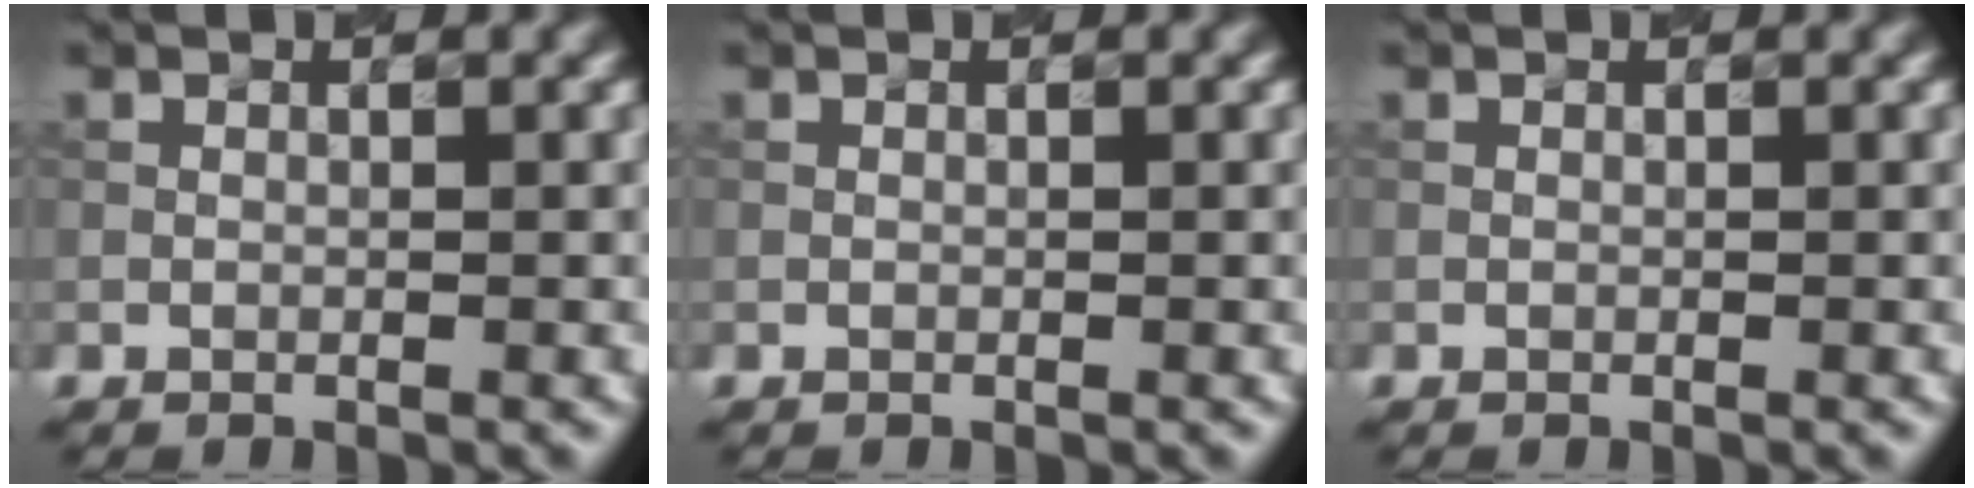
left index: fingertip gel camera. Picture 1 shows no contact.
{"total": 0.0}
{"total": 0.0}